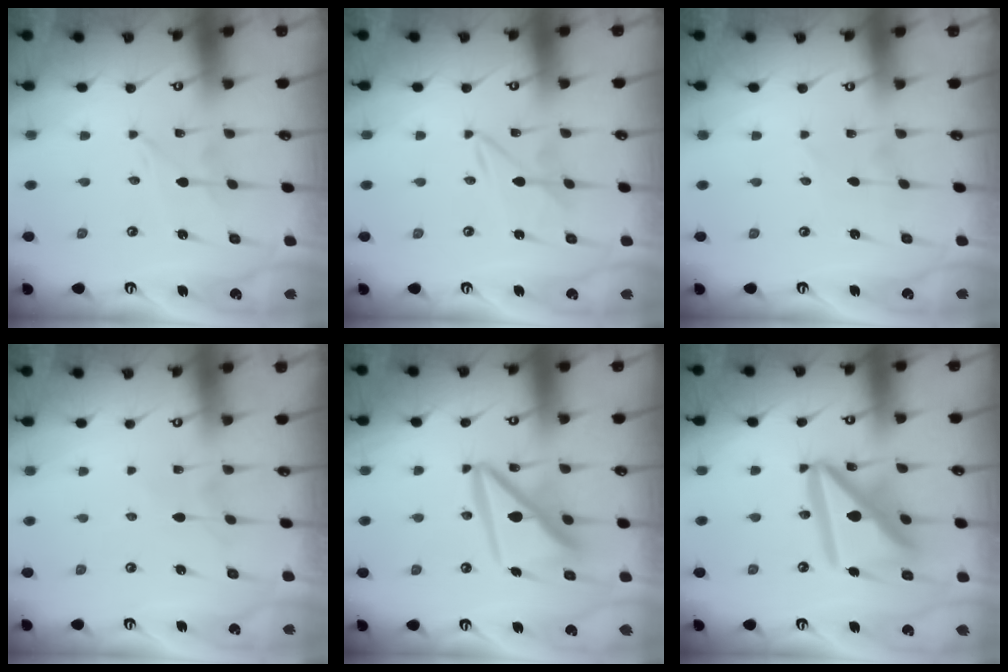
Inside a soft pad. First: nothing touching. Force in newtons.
{"total": 1.6, "press": 1.6, "slide": 0.1}
{"total": 1.7, "press": 1.6, "slide": 0.3}
{"total": 4.3, "press": 4.2, "slide": 0.6}
{"total": 12.1, "press": 12.0, "slide": 1.5}
{"total": 17.3, "press": 17.2, "slide": 2.1}